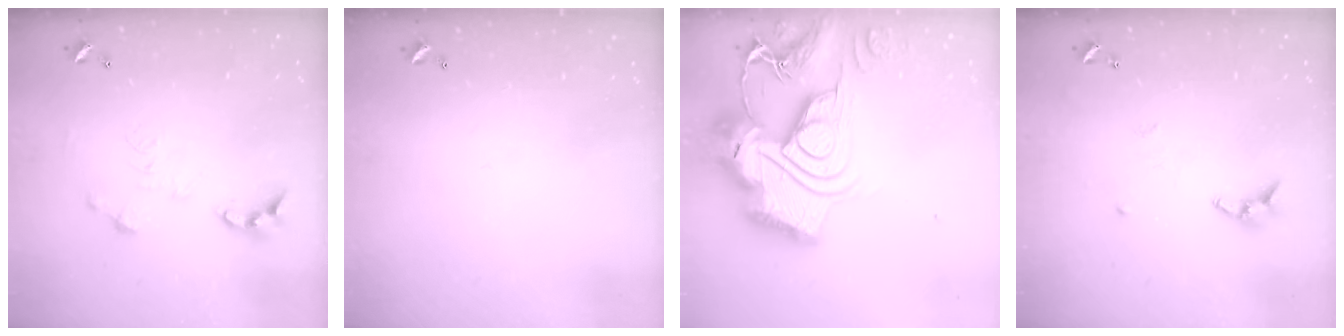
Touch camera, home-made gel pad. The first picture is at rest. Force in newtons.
{"total": 0.0}
{"total": 0.6, "press": 0.6, "slide": 0.0}
{"total": 7.9, "press": 7.9, "slide": 0.2}